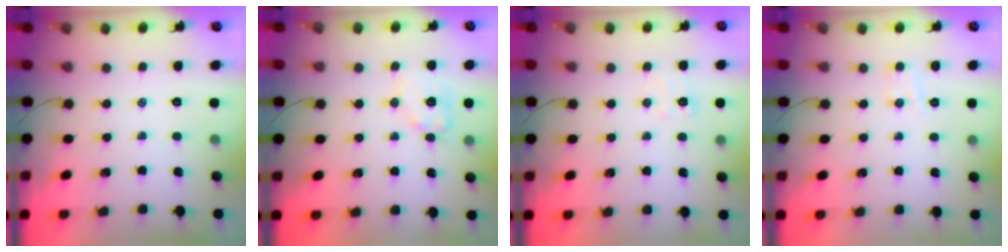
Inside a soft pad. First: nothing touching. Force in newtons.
{"total": 8.9, "press": 8.9, "slide": 0.7}
{"total": 6.0, "press": 5.7, "slide": 1.6}
{"total": 4.0, "press": 3.8, "slide": 1.2}